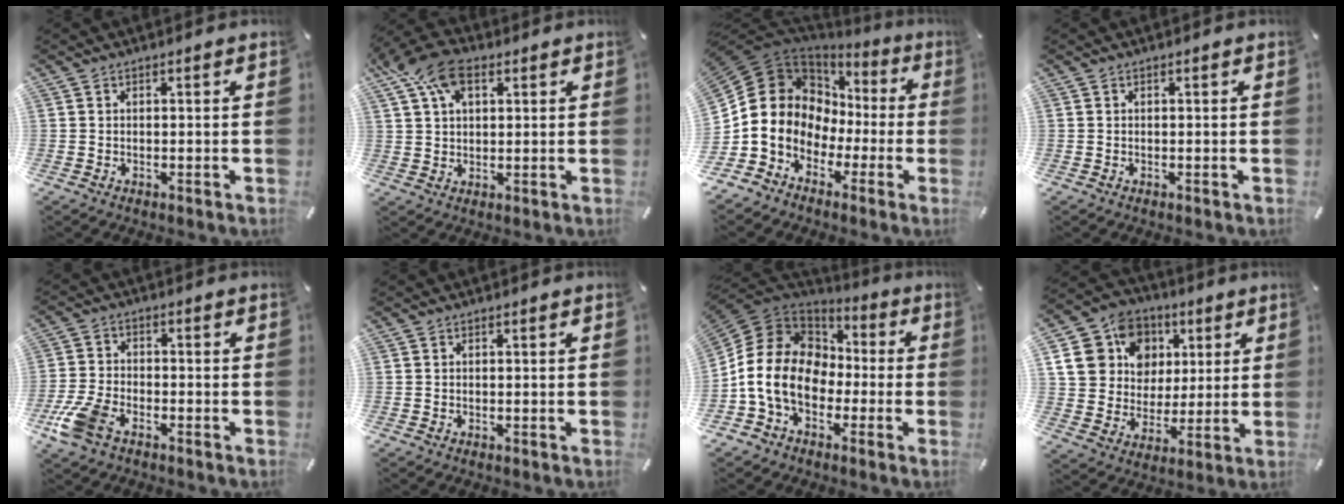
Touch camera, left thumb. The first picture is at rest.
{"total": 11.1, "force": [5.1, 6.8, 7.2], "torque": [-0.161, -0.004, 0.093]}
{"total": 12.1, "force": [-1.2, 11.5, 3.7], "torque": [-0.099, -0.025, -0.018]}
{"total": 0.0}
{"total": 8.4, "force": [-4.8, 4.5, 5.2], "torque": [-0.137, 0.005, -0.097]}
{"total": 0.0}
{"total": 15.3, "force": [-3.5, 12.2, 8.5], "torque": [-0.201, 0.017, -0.067]}
{"total": 17.9, "force": [5.5, 15.4, 7.1], "torque": [-0.132, -0.009, 0.107]}